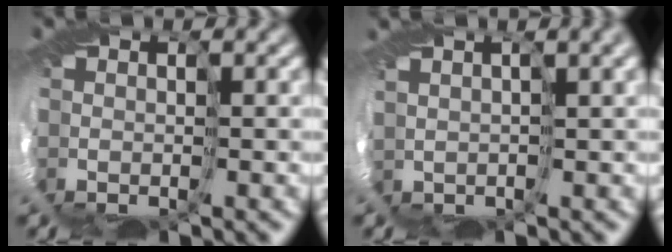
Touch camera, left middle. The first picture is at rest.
{"total": 2.4, "force": [2.0, -0.9, 0.9], "torque": [-0.005, 0.017, 0.023]}